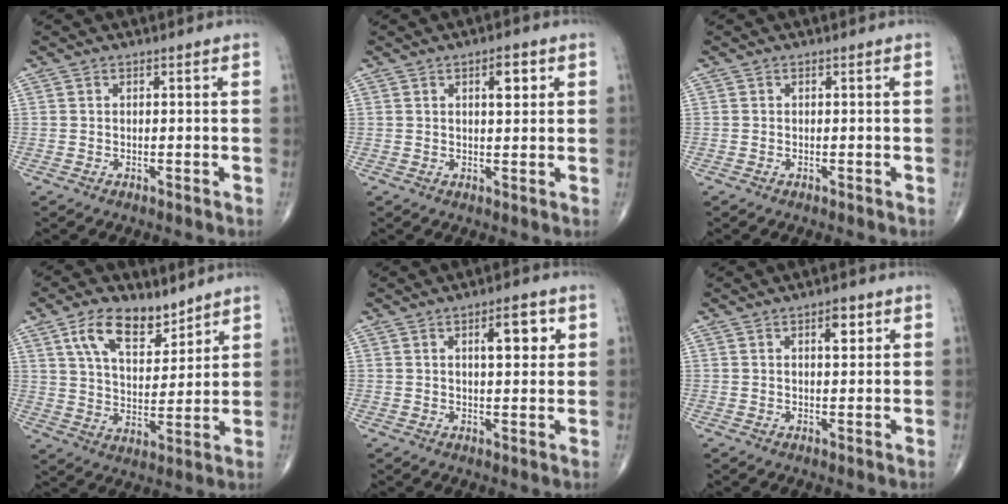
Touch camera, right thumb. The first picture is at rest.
{"total": 4.1, "force": [1.6, 1.6, 3.4], "torque": [-0.041, -0.005, 0.021]}
{"total": 0.0}
{"total": 11.7, "force": [7.3, 5.9, 7.0], "torque": [-0.102, -0.042, 0.137]}
{"total": 6.6, "force": [2.4, 2.4, 5.7], "torque": [-0.069, -0.010, 0.034]}
{"total": 3.6, "force": [1.6, 1.5, 2.9], "torque": [-0.034, -0.005, 0.021]}